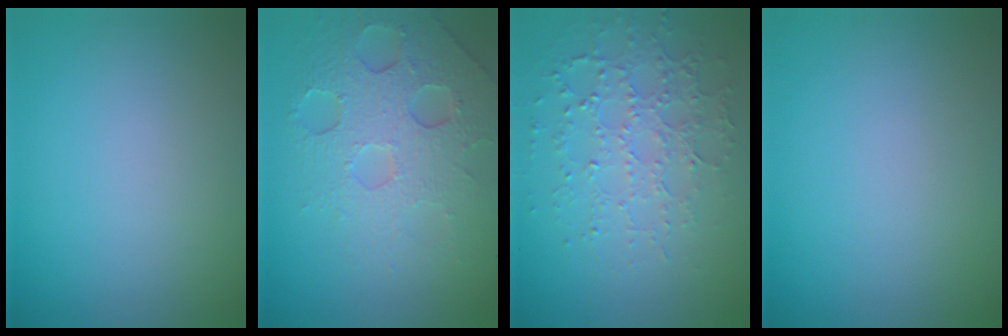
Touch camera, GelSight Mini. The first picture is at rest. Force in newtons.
{"total": 6.6, "press": 4.7, "slide": 4.7}
{"total": 4.1, "press": 3.4, "slide": 2.3}
{"total": 0.0}